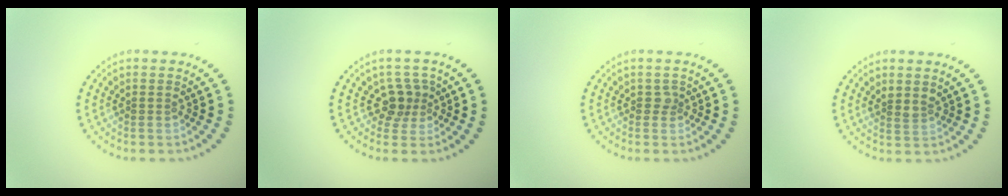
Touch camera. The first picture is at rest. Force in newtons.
{"total": 2.5, "press": 1.9, "slide": 1.5}
{"total": 0.8, "press": 0.6, "slide": 0.5}
{"total": 1.5, "press": 1.1, "slide": 1.0}